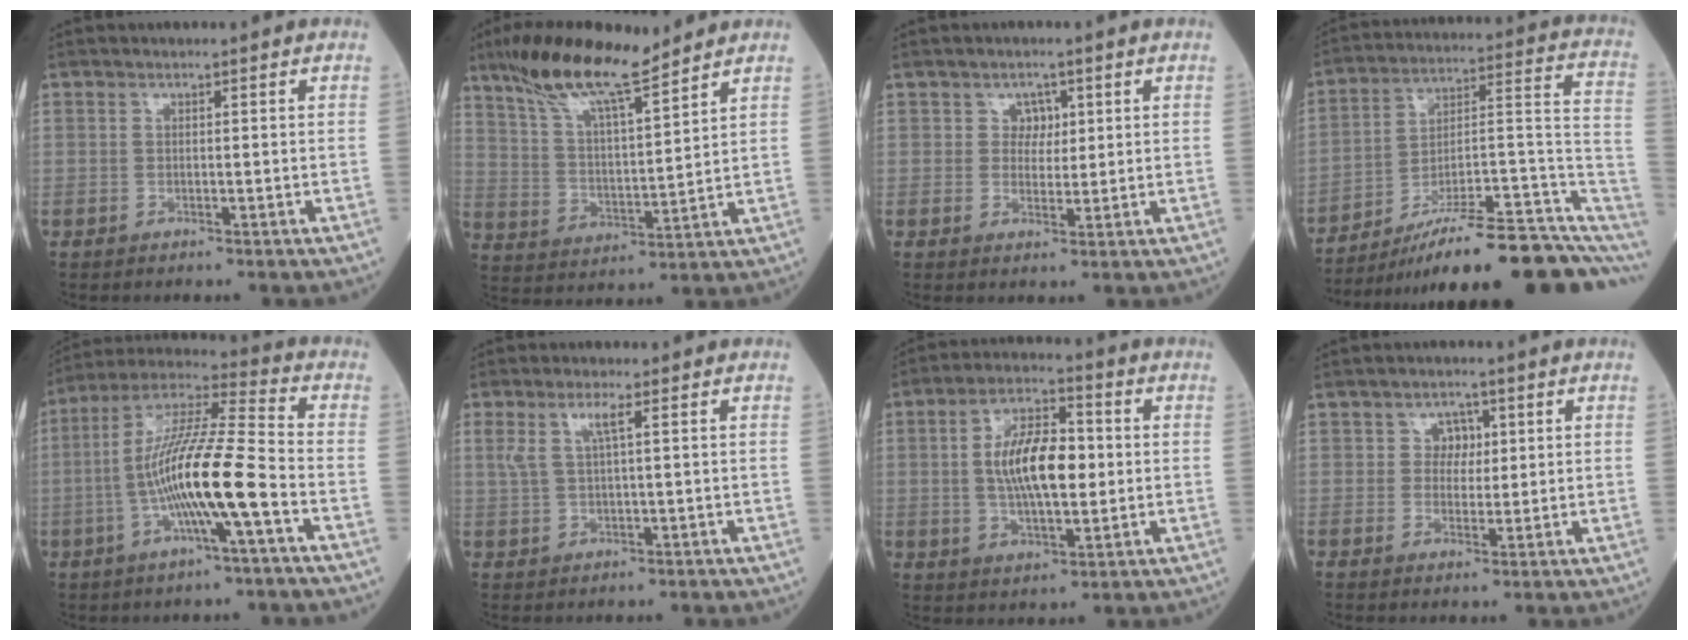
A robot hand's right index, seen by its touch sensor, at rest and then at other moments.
{"total": 14.3, "force": [11.0, 2.0, 8.8], "torque": [-0.169, 0.006, 0.203]}
{"total": 2.6, "force": [1.0, 2.1, 1.1], "torque": [-0.008, 0.001, 0.013]}
{"total": 24.3, "force": [-16.1, 4.2, 17.8], "torque": [-0.187, 0.028, -0.243]}
{"total": 15.1, "force": [-3.8, 0.7, 14.5], "torque": [-0.278, 0.007, -0.075]}
{"total": 3.4, "force": [1.4, 0.3, 3.1], "torque": [-0.071, 0.013, 0.033]}
{"total": 11.4, "force": [0.6, 4.1, 10.6], "torque": [-0.198, 0.013, 0.010]}
{"total": 2.9, "force": [0.9, 2.4, 1.4], "torque": [-0.011, 0.001, 0.011]}